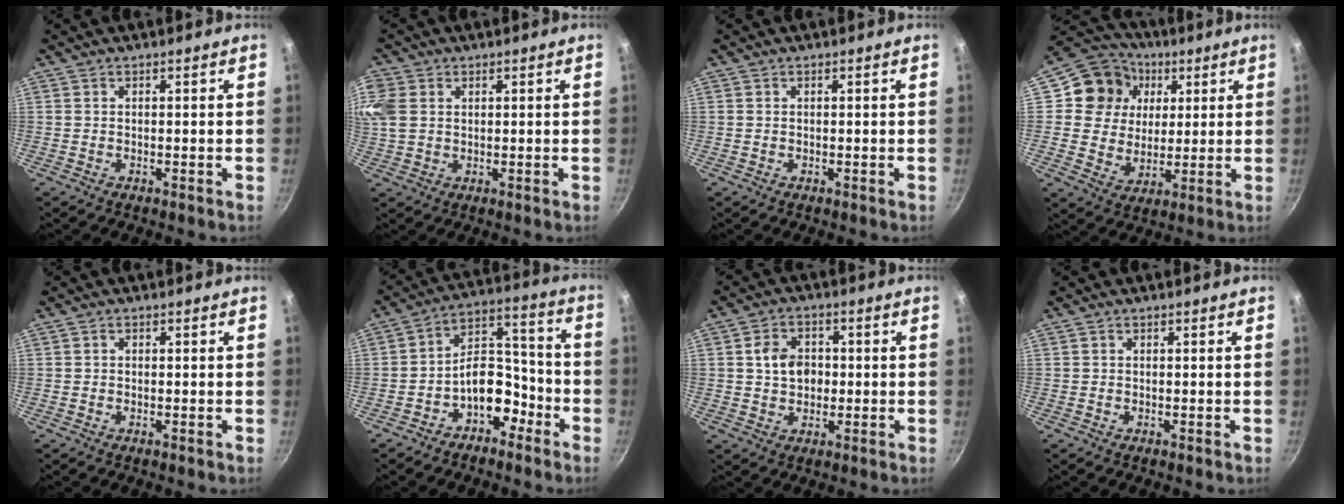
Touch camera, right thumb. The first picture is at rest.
{"total": 9.4, "force": [2.5, 7.2, 5.4], "torque": [-0.129, 0.017, 0.049]}
{"total": 0.0}
{"total": 13.7, "force": [3.8, 12.0, 5.2], "torque": [-0.061, 0.000, 0.061]}
{"total": 0.6, "force": [0.0, 0.5, 0.3], "torque": [-0.004, 0.003, 0.000]}
{"total": 10.8, "force": [-5.5, 6.9, 6.2], "torque": [-0.054, 0.083, -0.088]}
{"total": 6.6, "force": [0.3, 5.2, 4.1], "torque": [-0.049, 0.011, 0.000]}
{"total": 0.0}